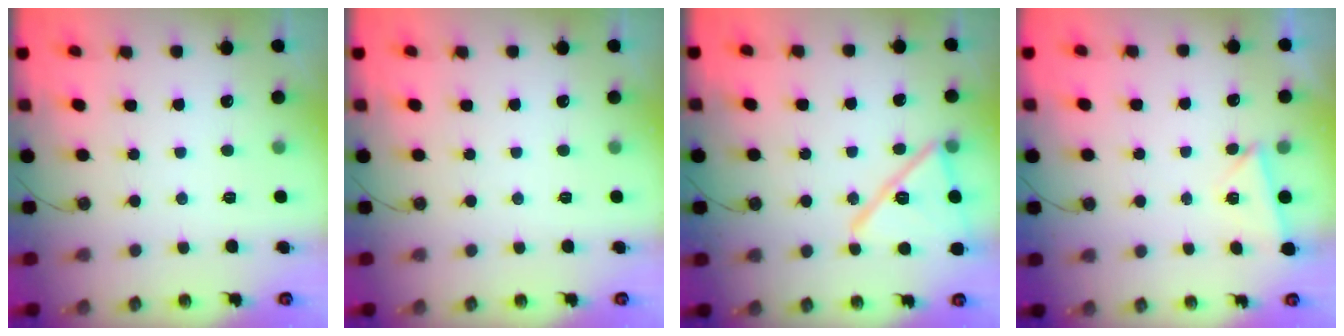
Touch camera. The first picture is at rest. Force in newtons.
{"total": 0.0}
{"total": 16.1, "press": 16.1, "slide": 0.7}
{"total": 2.0, "press": 1.7, "slide": 1.0}